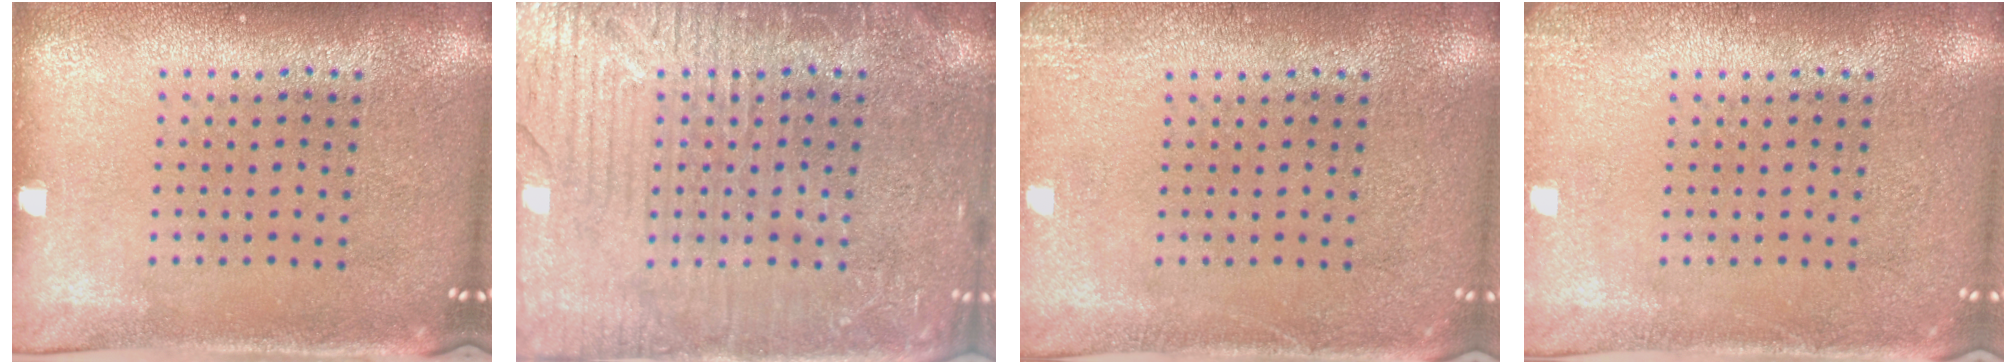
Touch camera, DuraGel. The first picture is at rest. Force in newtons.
{"total": 3.9, "press": 3.9, "slide": 0.6}
{"total": 1.9, "press": 1.9, "slide": 0.3}
{"total": 1.4, "press": 1.4, "slide": 0.2}